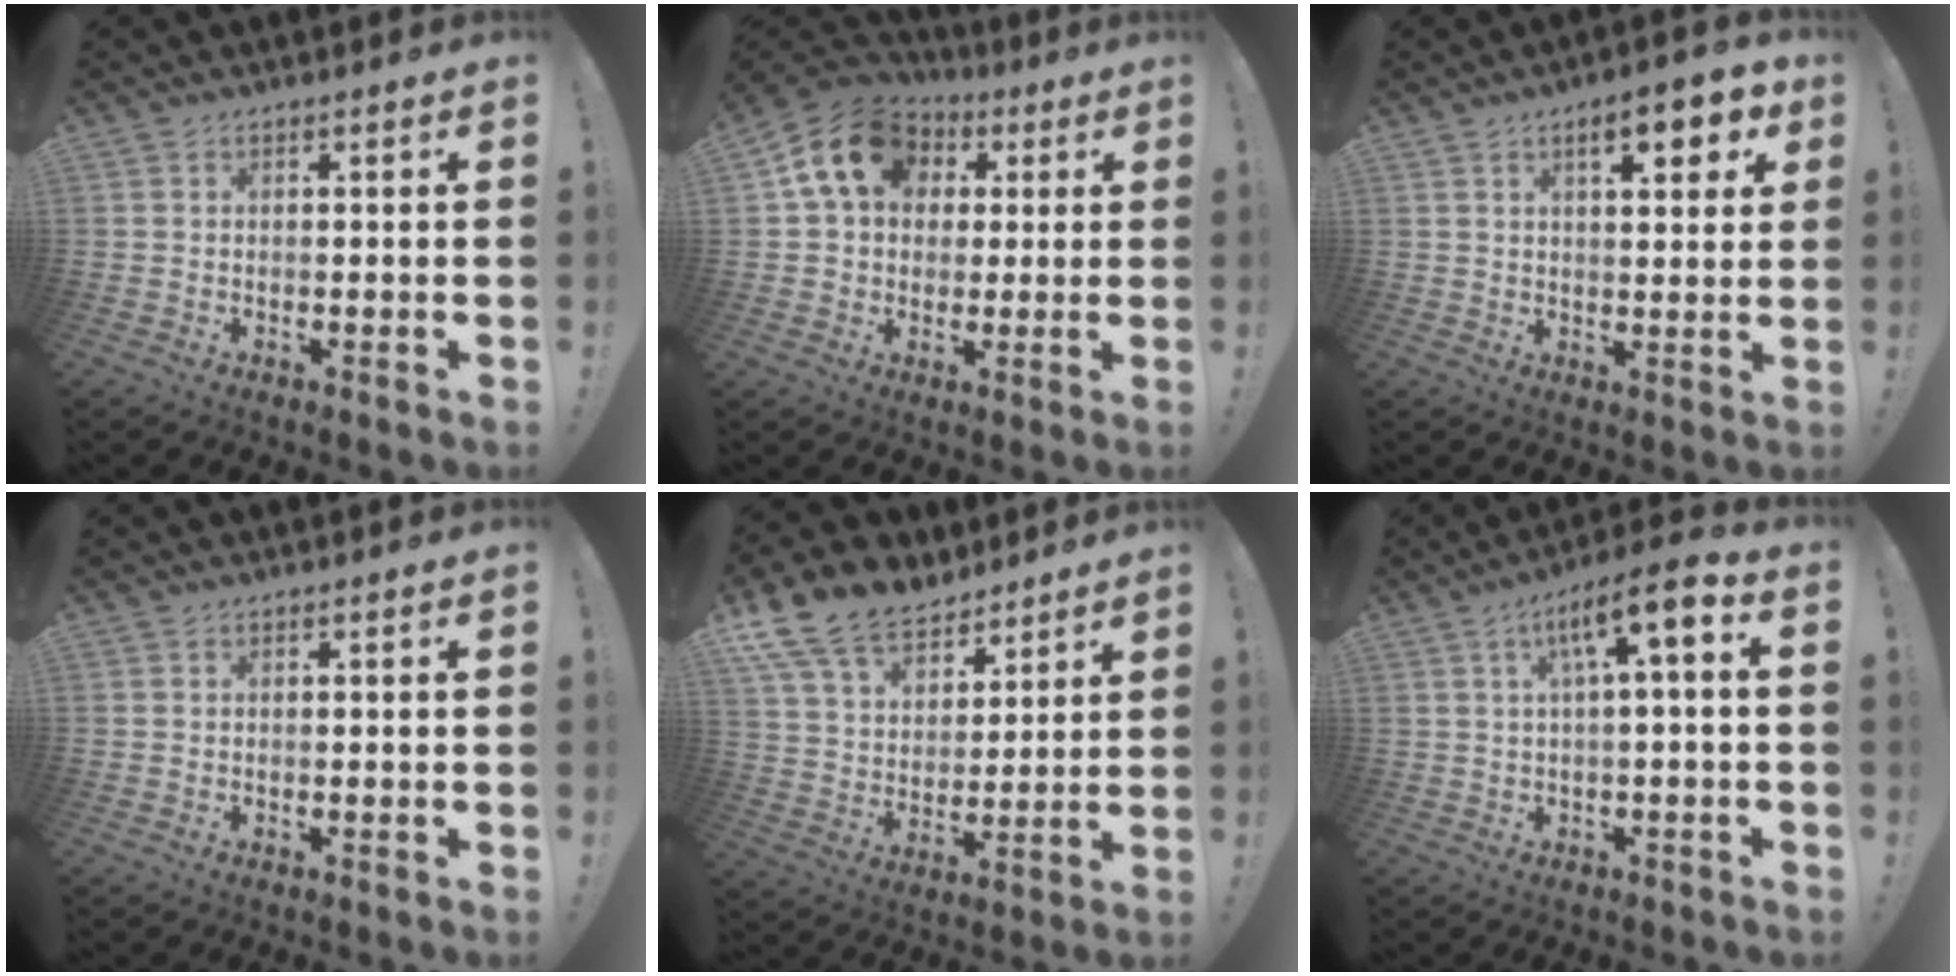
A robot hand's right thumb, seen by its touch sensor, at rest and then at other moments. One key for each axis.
{"total": 14.3, "fx": 4.8, "fy": 11.1, "fz": 7.7, "tx": -0.113, "ty": -0.003, "tz": 0.094}
{"total": 9.1, "fx": 4.3, "fy": 2.9, "fz": 7.5, "tx": -0.095, "ty": -0.013, "tz": 0.064}
{"total": 0.0}
{"total": 15.3, "fx": 11.2, "fy": 8.7, "fz": 5.5, "tx": -0.105, "ty": -0.075, "tz": 0.213}
{"total": 9.9, "fx": 2.4, "fy": 1.7, "fz": 9.4, "tx": -0.145, "ty": -0.012, "tz": 0.033}